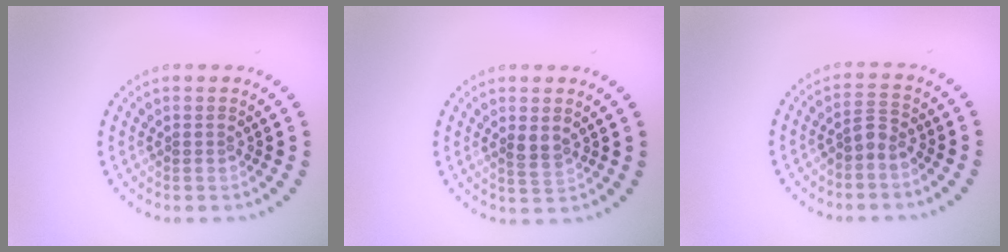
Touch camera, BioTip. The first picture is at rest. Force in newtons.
{"total": 1.4, "press": 1.2, "slide": 0.7}
{"total": 1.9, "press": 1.4, "slide": 1.2}